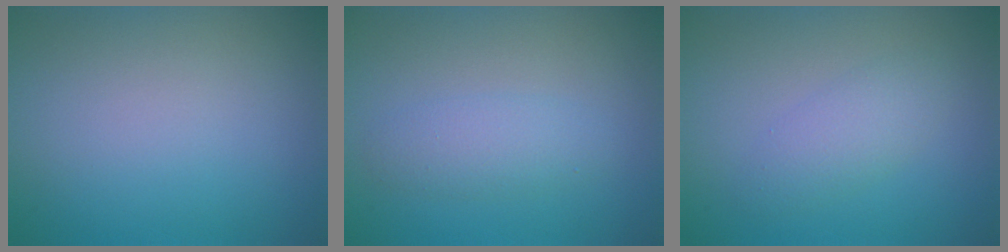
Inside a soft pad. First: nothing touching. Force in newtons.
{"total": 2.4, "press": 2.4, "slide": 0.0}
{"total": 2.4, "press": 2.4, "slide": 0.1}